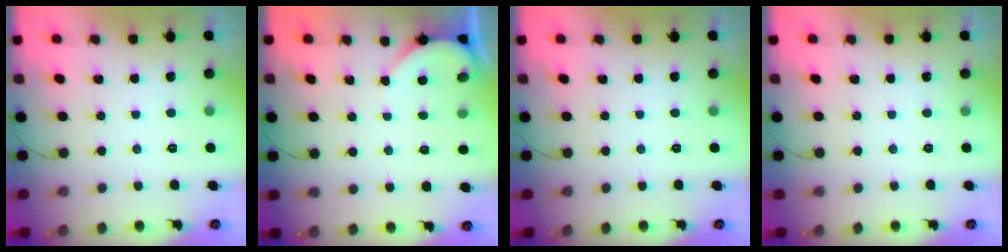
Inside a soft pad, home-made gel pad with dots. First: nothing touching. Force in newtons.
{"total": 2.7, "press": 2.7, "slide": 0.1}
{"total": 0.0}
{"total": 0.0}